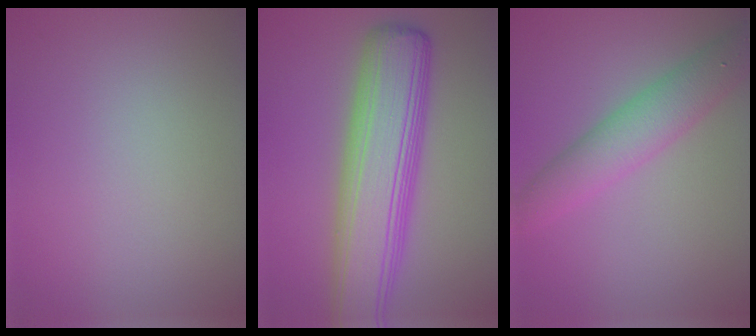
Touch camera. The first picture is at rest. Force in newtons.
{"total": 9.3, "press": 9.3, "slide": 0.3}
{"total": 4.3, "press": 4.3, "slide": 0.1}